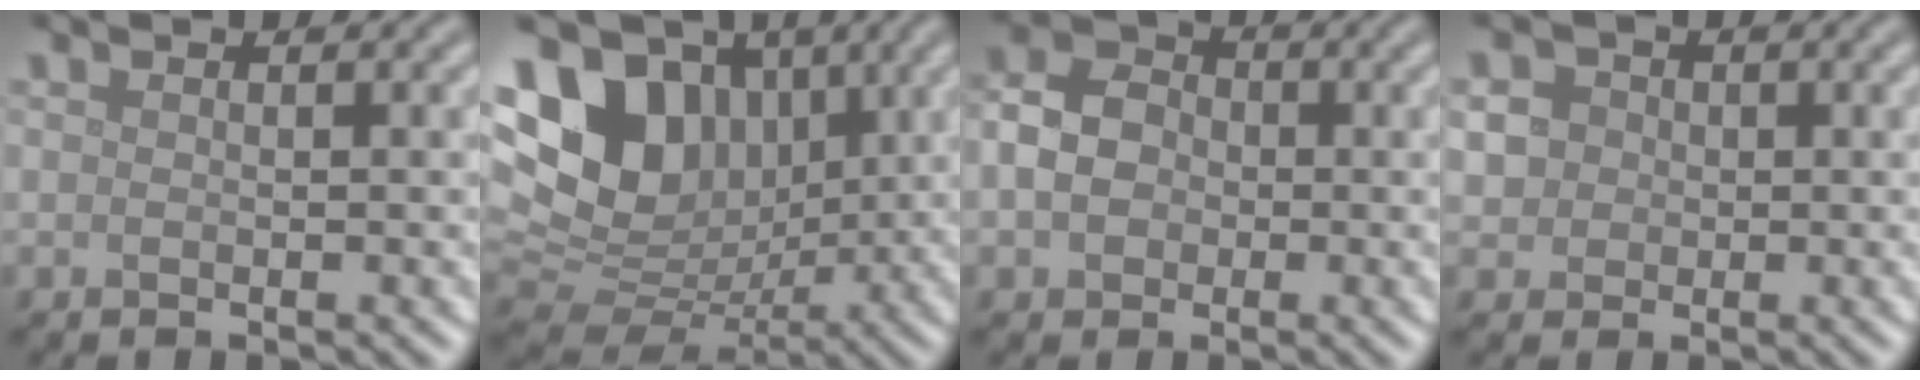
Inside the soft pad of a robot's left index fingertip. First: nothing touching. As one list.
[{"total": 11.9, "force": [4.1, 8.7, 7.0], "torque": [-0.139, 0.020, 0.068]}, {"total": 4.1, "force": [-0.6, 3.3, 2.2], "torque": [-0.041, 0.005, -0.016]}, {"total": 4.9, "force": [0.9, 4.4, 1.8], "torque": [-0.034, 0.029, 0.001]}]